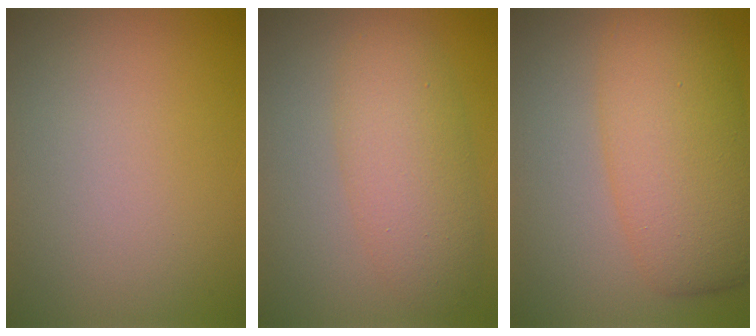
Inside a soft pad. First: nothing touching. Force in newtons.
{"total": 5.1, "press": 5.1, "slide": 0.1}
{"total": 8.2, "press": 8.2, "slide": 0.1}